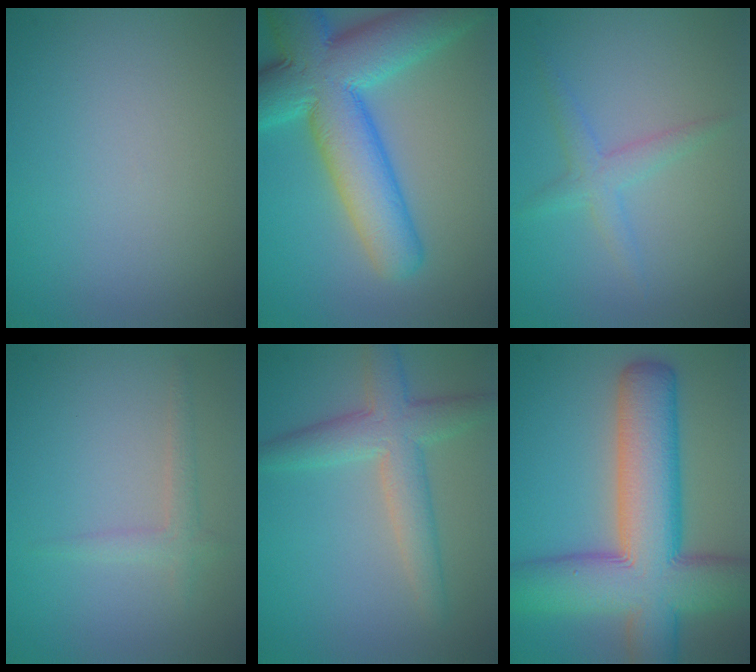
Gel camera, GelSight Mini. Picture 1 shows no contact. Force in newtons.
{"total": 11.7, "press": 11.7, "slide": 0.2}
{"total": 2.0, "press": 2.0, "slide": 0.1}
{"total": 1.6, "press": 1.6, "slide": 0.1}
{"total": 4.7, "press": 4.7, "slide": 0.4}
{"total": 12.6, "press": 12.6, "slide": 0.6}